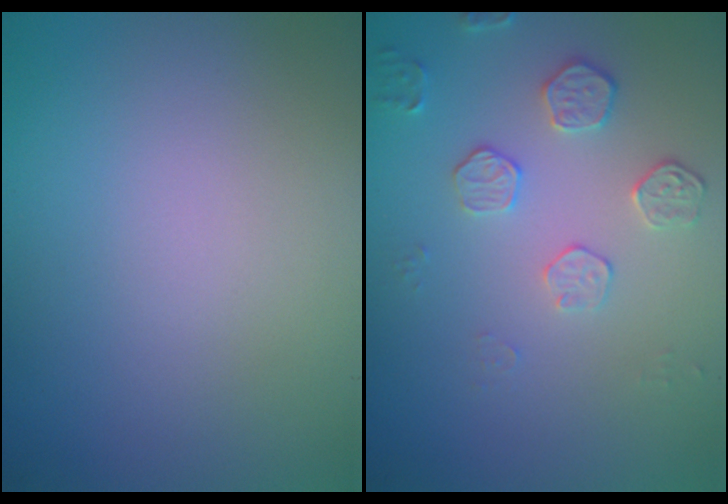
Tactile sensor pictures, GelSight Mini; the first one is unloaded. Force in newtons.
{"total": 2.1, "press": 1.5, "slide": 1.4}